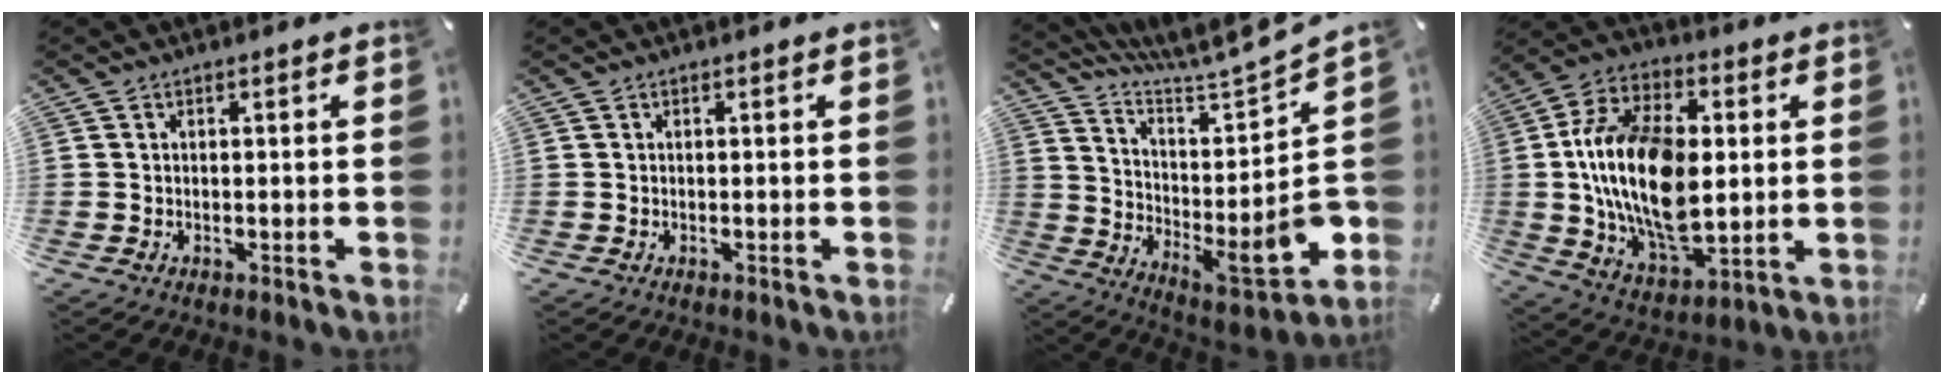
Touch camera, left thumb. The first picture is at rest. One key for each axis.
{"total": 0.0}
{"total": 10.4, "fx": 1.3, "fy": 2.1, "fz": 10.1, "tx": -0.128, "ty": -0.063, "tz": 0.014}
{"total": 22.3, "fx": 1.2, "fy": 13.8, "fz": 17.5, "tx": -0.368, "ty": -0.007, "tz": 0.023}